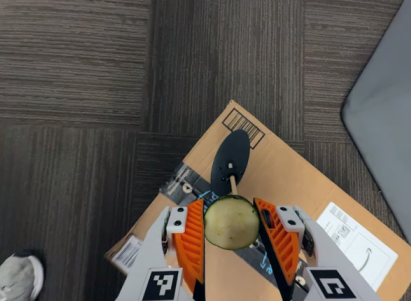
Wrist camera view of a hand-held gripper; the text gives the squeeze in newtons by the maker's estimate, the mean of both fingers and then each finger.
{"total": 7.1, "left": 7.4, "right": 6.7}